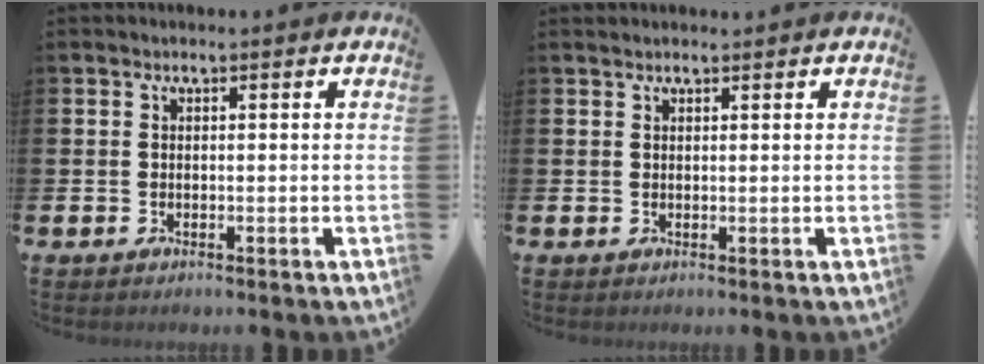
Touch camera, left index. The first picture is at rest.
{"total": 0.8, "force": [0.8, 0.1, 0.1], "torque": [0.000, 0.001, 0.014]}